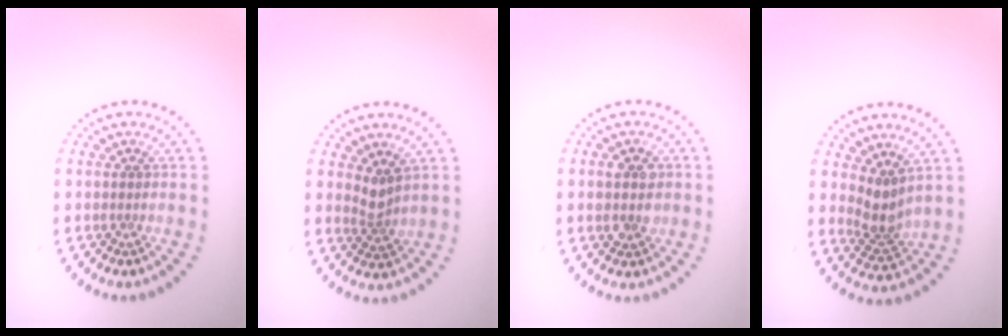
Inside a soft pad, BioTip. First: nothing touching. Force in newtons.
{"total": 1.9, "press": 1.4, "slide": 1.3}
{"total": 2.8, "press": 2.8, "slide": 0.3}
{"total": 2.7, "press": 2.1, "slide": 1.8}